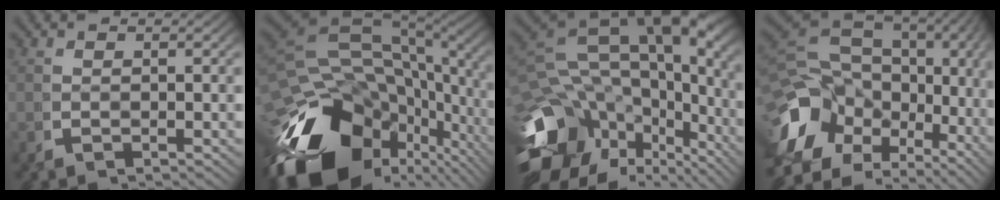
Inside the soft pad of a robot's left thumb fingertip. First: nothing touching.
{"total": 22.4, "force": [-3.7, 14.3, 16.8], "torque": [-0.269, -0.046, -0.038]}
{"total": 20.9, "force": [-1.1, 14.3, 15.2], "torque": [-0.277, -0.041, -0.003]}
{"total": 18.5, "force": [-1.4, 13.4, 12.7], "torque": [-0.222, -0.029, -0.008]}